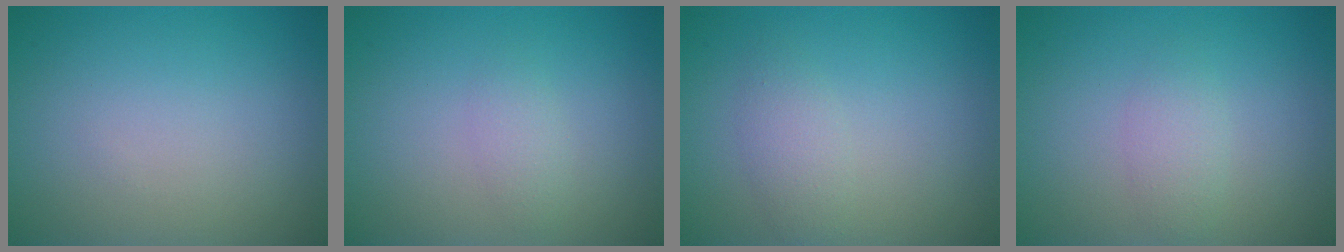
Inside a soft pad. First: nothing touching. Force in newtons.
{"total": 1.3, "press": 1.3, "slide": 0.0}
{"total": 1.8, "press": 1.8, "slide": 0.1}
{"total": 1.5, "press": 1.5, "slide": 0.0}